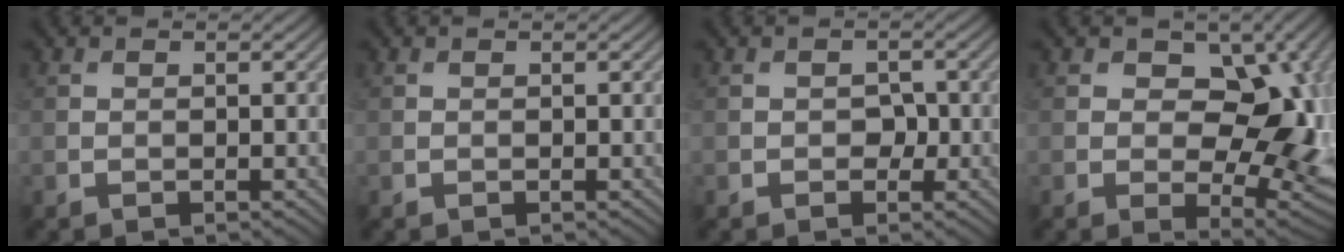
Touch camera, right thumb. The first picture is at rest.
{"total": 0.0}
{"total": 1.4, "force": [-0.4, 1.1, 0.7], "torque": [-0.008, -0.003, -0.006]}
{"total": 12.7, "force": [2.4, 7.9, 9.7], "torque": [-0.126, -0.001, 0.035]}